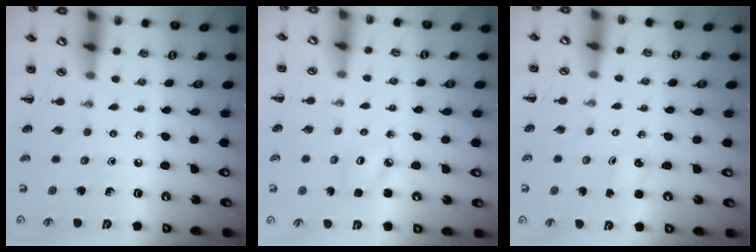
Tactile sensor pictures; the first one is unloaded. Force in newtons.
{"total": 3.5, "press": 3.4, "slide": 0.5}
{"total": 1.4, "press": 1.3, "slide": 0.2}